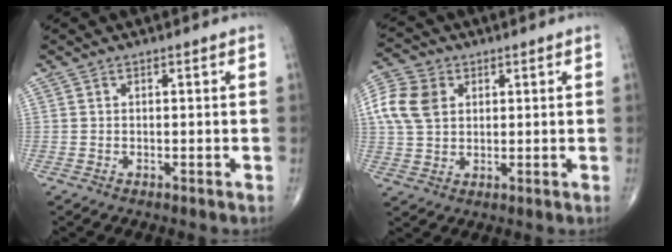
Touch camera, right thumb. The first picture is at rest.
{"total": 9.6, "force": [2.4, 7.2, 5.8], "torque": [-0.114, 0.005, 0.043]}